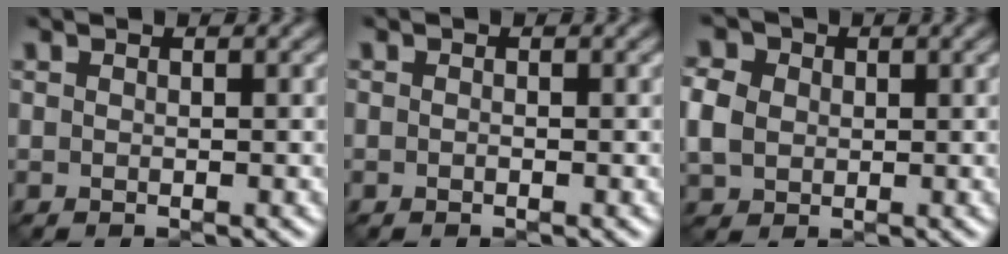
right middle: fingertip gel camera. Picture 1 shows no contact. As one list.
[{"total": 0.9, "force": [-0.7, -0.3, -0.4], "torque": [0.004, -0.004, -0.009]}, {"total": 3.2, "force": [0.0, 2.9, 1.4], "torque": [-0.050, 0.005, 0.002]}]